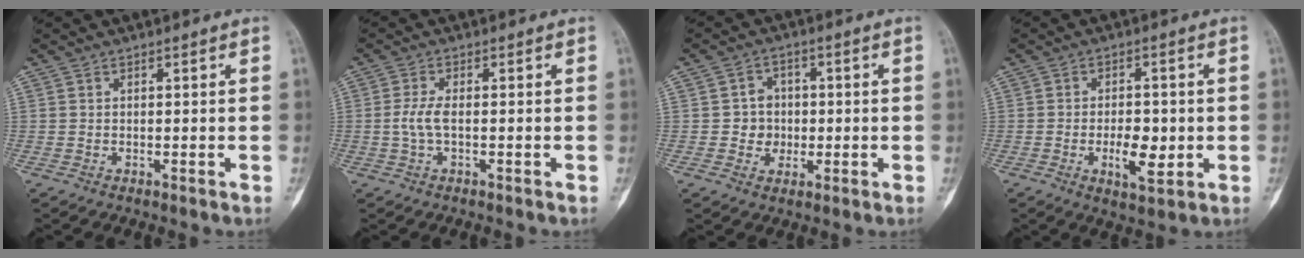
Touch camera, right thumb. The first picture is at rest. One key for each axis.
{"total": 3.4, "fx": -0.4, "fy": 1.1, "fz": 3.2, "tx": -0.081, "ty": 0.000, "tz": -0.010}
{"total": 5.1, "fx": -0.4, "fy": 4.8, "fz": 1.8, "tx": 0.002, "ty": 0.010, "tz": -0.011}
{"total": 6.9, "fx": -1.3, "fy": 3.3, "fz": 5.9, "tx": -0.084, "ty": -0.003, "tz": -0.016}